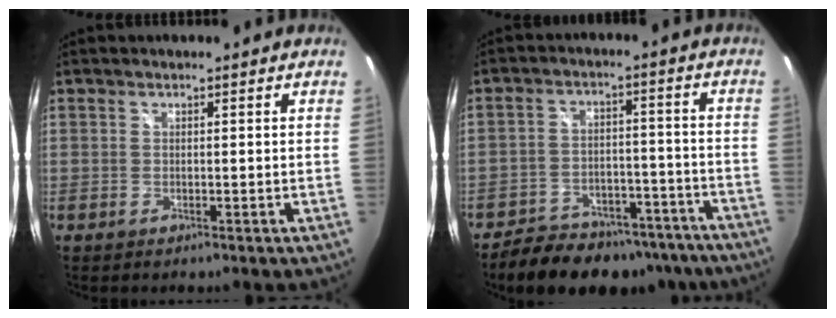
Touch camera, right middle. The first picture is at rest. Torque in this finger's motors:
{"motor_torque": [1.07, -1.07, 0.17, 0.07]}